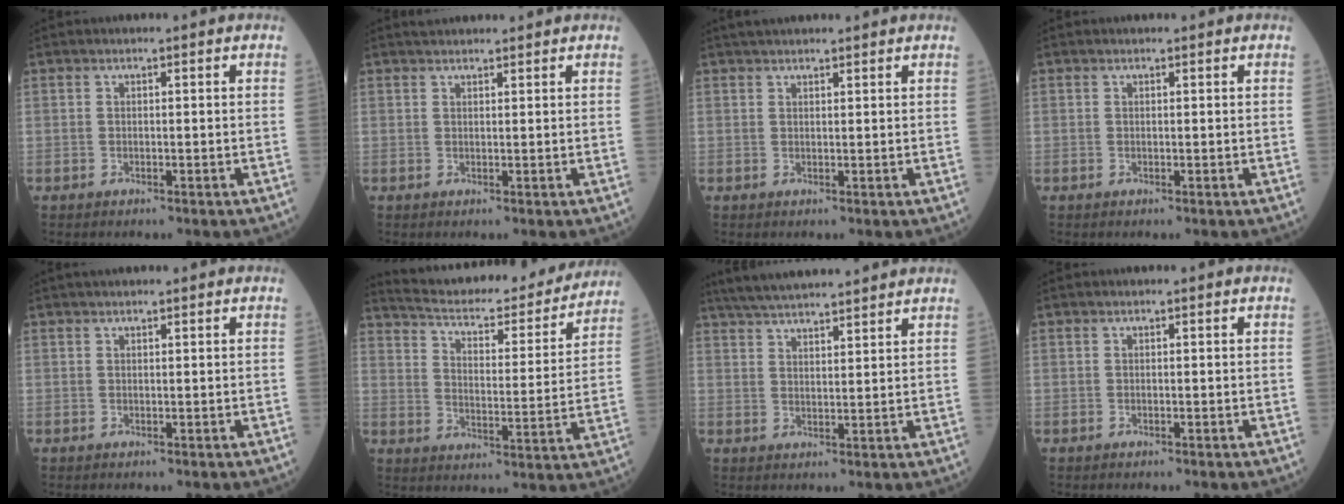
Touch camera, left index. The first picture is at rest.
{"total": 3.2, "force": [3.0, 0.6, 1.0], "torque": [-0.009, 0.027, 0.047]}
{"total": 5.2, "force": [4.7, 0.8, 2.1], "torque": [-0.027, 0.037, 0.069]}
{"total": 0.6, "force": [0.5, 0.1, 0.1], "torque": [-0.008, 0.008, 0.009]}
{"total": 2.6, "force": [2.3, 0.4, 1.3], "torque": [-0.012, 0.025, 0.032]}
{"total": 23.9, "force": [22.1, 4.1, 8.1], "torque": [-0.127, -0.035, 0.292]}
{"total": 13.1, "force": [12.0, 0.9, 5.1], "torque": [-0.096, 0.030, 0.183]}
{"total": 0.0}